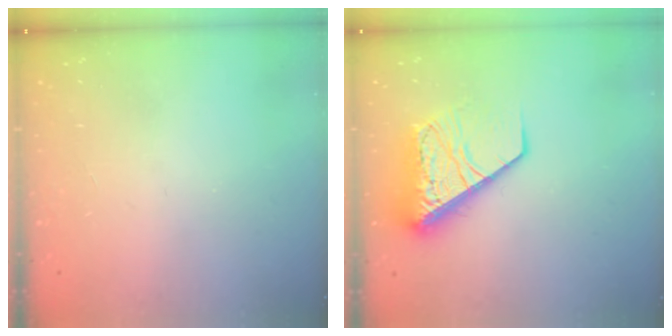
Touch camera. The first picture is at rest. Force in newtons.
{"total": 14.5, "press": 14.4, "slide": 1.8}